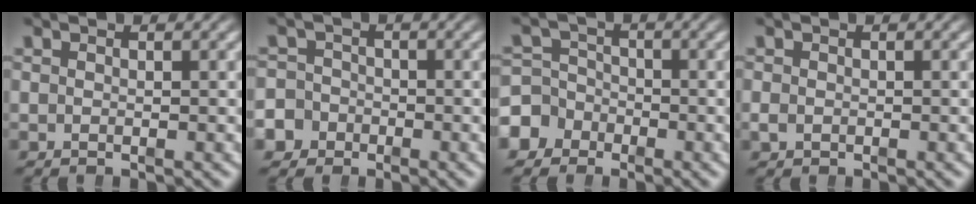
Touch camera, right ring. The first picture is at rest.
{"total": 4.4, "force": [-2.2, 3.8, 0.4], "torque": [-0.013, -0.017, -0.041]}
{"total": 5.6, "force": [-2.7, 4.7, 1.3], "torque": [-0.018, -0.016, -0.045]}
{"total": 0.6, "force": [-0.5, 0.3, 0.2], "torque": [-0.002, -0.003, -0.004]}